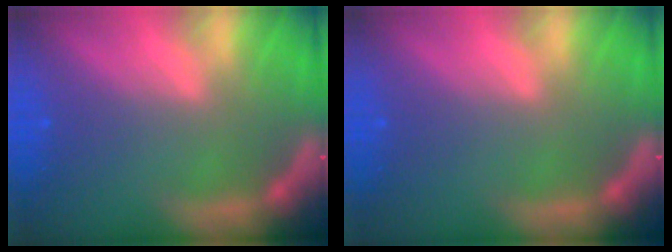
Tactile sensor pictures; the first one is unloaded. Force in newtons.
{"total": 0.0}